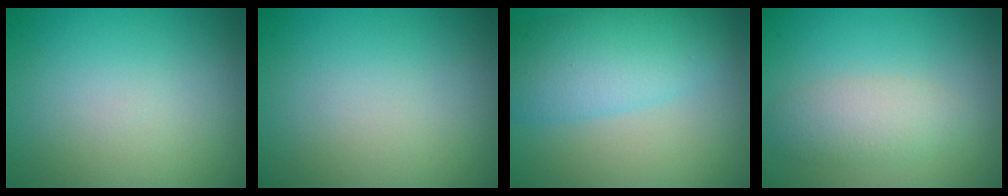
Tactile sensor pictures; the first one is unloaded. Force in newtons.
{"total": 0.0}
{"total": 5.8, "press": 5.8, "slide": 0.2}
{"total": 2.7, "press": 2.7, "slide": 0.2}